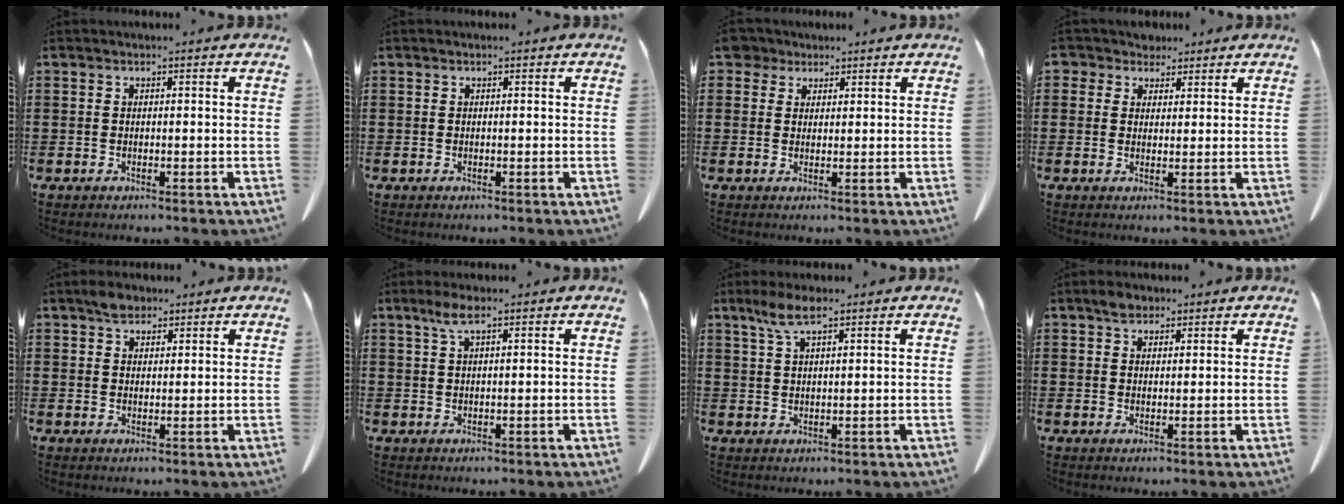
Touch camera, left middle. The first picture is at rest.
{"total": 0.0}
{"total": 3.3, "force": [2.4, 2.1, 0.9], "torque": [-0.021, 0.009, 0.044]}
{"total": 3.4, "force": [2.5, 2.3, 0.5], "torque": [-0.016, 0.008, 0.045]}
{"total": 2.9, "force": [2.3, 1.5, 1.0], "torque": [-0.016, 0.003, 0.042]}
{"total": 3.3, "force": [1.8, 0.6, 2.7], "torque": [-0.057, 0.005, 0.030]}
{"total": 4.7, "force": [2.8, 1.1, 3.6], "torque": [-0.077, 0.005, 0.050]}
{"total": 2.4, "force": [1.8, 1.3, 0.9], "torque": [-0.013, 0.002, 0.033]}